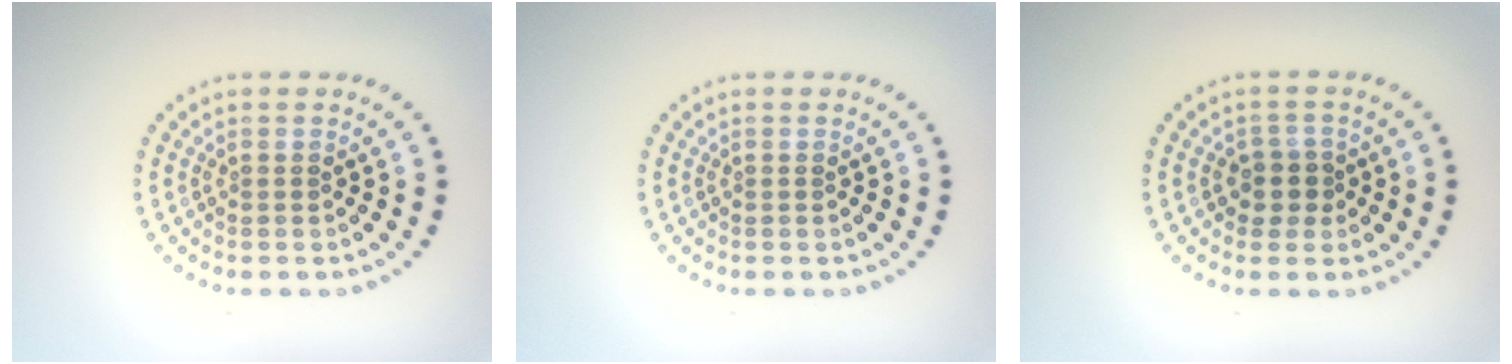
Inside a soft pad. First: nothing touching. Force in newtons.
{"total": 0.0}
{"total": 2.1, "press": 1.9, "slide": 1.0}